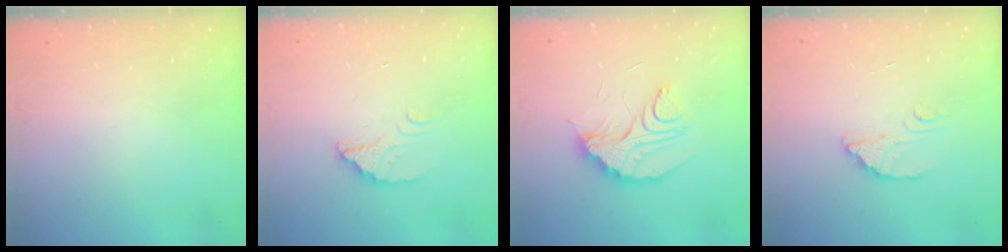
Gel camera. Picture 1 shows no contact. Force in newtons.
{"total": 2.6, "press": 2.6, "slide": 0.1}
{"total": 11.8, "press": 11.8, "slide": 0.8}
{"total": 2.6, "press": 2.6, "slide": 0.1}